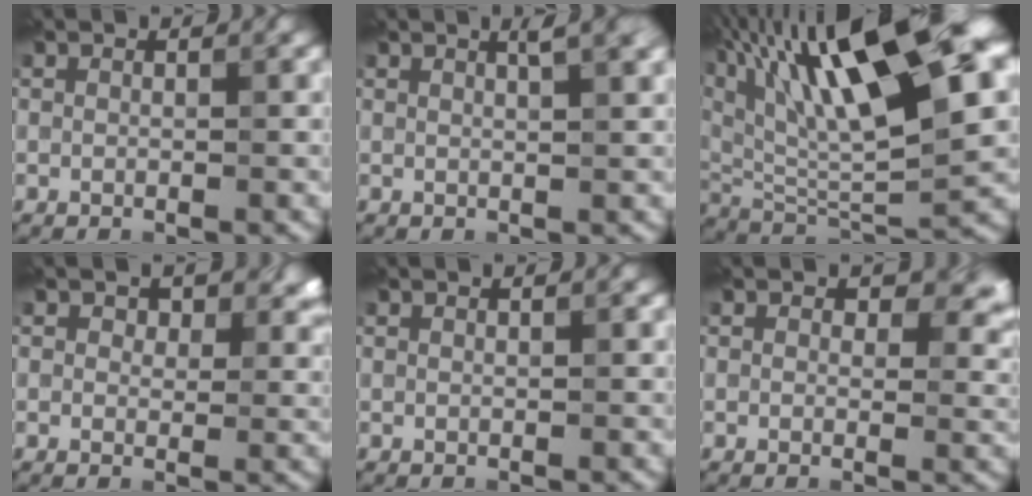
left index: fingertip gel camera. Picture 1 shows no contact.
{"total": 2.8, "force": [1.6, 0.8, 2.2], "torque": [-0.017, 0.010, 0.012]}
{"total": 17.8, "force": [7.9, 5.4, 15.0], "torque": [-0.262, 0.030, 0.134]}
{"total": 3.3, "force": [1.6, 2.2, 1.9], "torque": [-0.026, -0.005, 0.017]}
{"total": 0.0}
{"total": 4.2, "force": [1.7, 2.6, 2.8], "torque": [-0.029, -0.006, 0.018]}